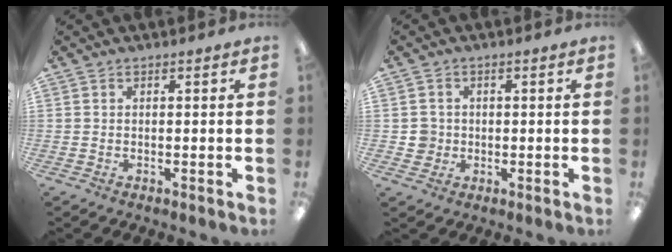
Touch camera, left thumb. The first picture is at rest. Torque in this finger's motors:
{"motor_torque": [-0.02, 0.02, -0.04, -0.07, -0.02]}